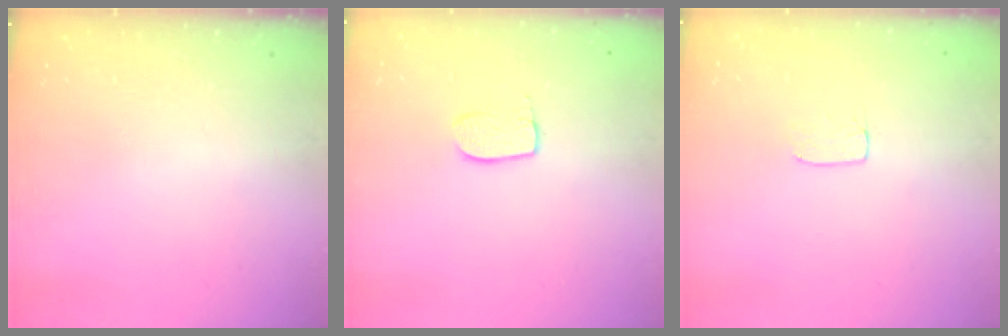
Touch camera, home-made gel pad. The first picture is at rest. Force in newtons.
{"total": 7.1, "press": 7.0, "slide": 0.4}
{"total": 3.7, "press": 3.6, "slide": 0.2}